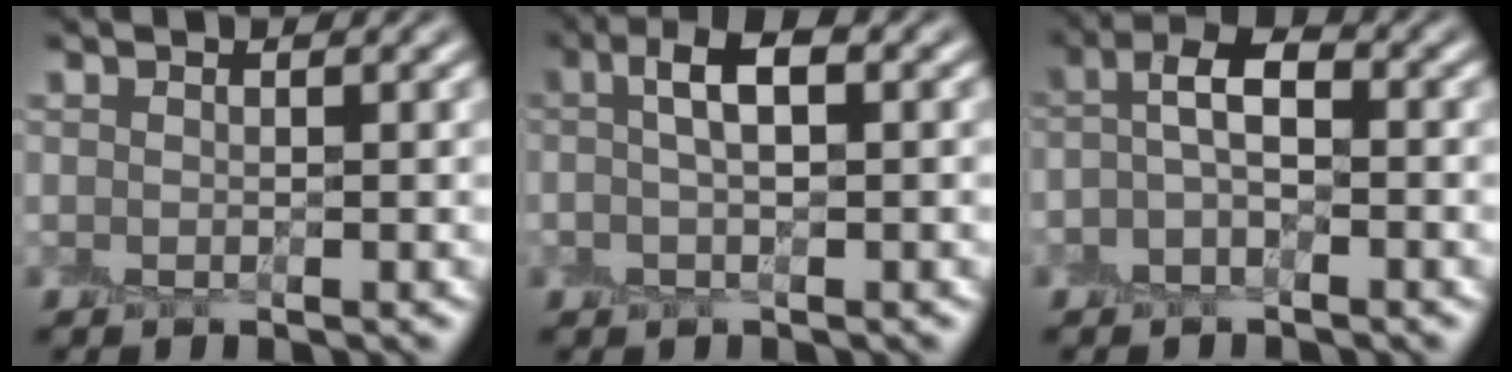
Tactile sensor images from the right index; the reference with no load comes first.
{"total": 3.6, "force": [0.6, 1.1, 3.4], "torque": [-0.060, 0.013, 0.005]}
{"total": 3.6, "force": [-0.4, 1.7, 3.1], "torque": [-0.061, 0.011, -0.015]}